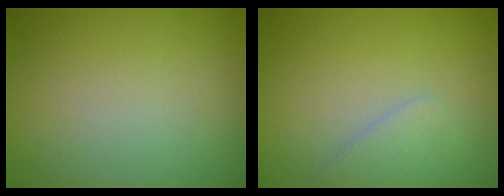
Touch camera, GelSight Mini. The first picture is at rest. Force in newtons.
{"total": 1.7, "press": 1.7, "slide": 0.1}